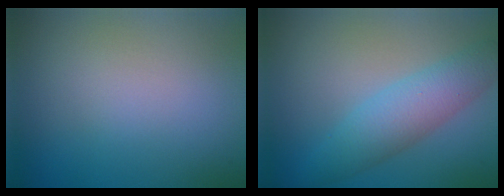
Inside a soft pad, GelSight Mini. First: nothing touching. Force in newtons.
{"total": 4.6, "press": 4.6, "slide": 0.1}